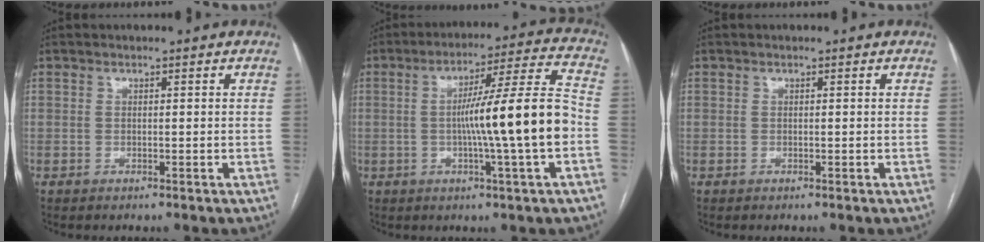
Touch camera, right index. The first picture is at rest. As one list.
[{"total": 14.3, "force": [-2.2, -1.1, 14.1], "torque": [-0.220, 0.008, -0.040]}, {"total": 0.0}]